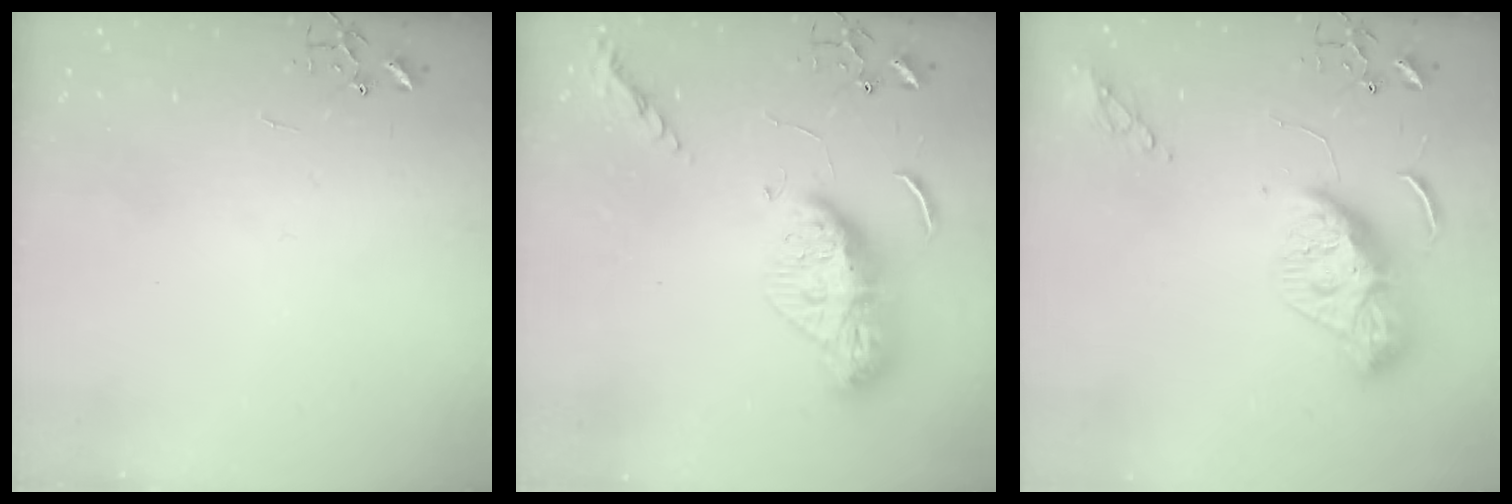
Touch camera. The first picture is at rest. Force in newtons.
{"total": 15.4, "press": 15.3, "slide": 1.2}
{"total": 11.6, "press": 11.6, "slide": 1.0}